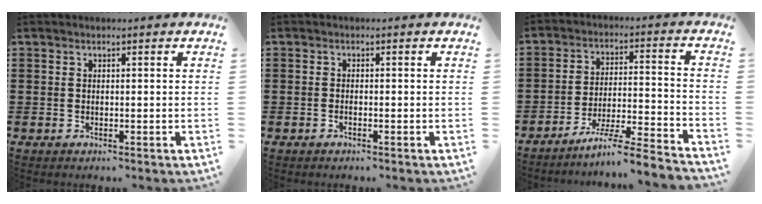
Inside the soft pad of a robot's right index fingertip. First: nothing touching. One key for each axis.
{"total": 0.6, "fx": -0.4, "fy": -0.1, "fz": 0.4, "tx": -0.010, "ty": -0.006, "tz": -0.006}
{"total": 7.1, "fx": -6.1, "fy": -0.2, "fz": 3.6, "tx": -0.071, "ty": -0.010, "tz": -0.119}